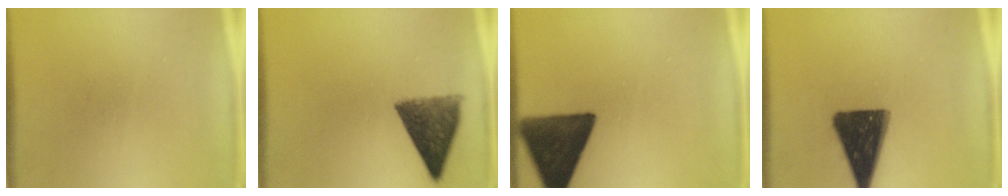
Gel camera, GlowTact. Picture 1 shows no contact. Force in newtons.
{"total": 9.2}
{"total": 14.9}
{"total": 15.2}